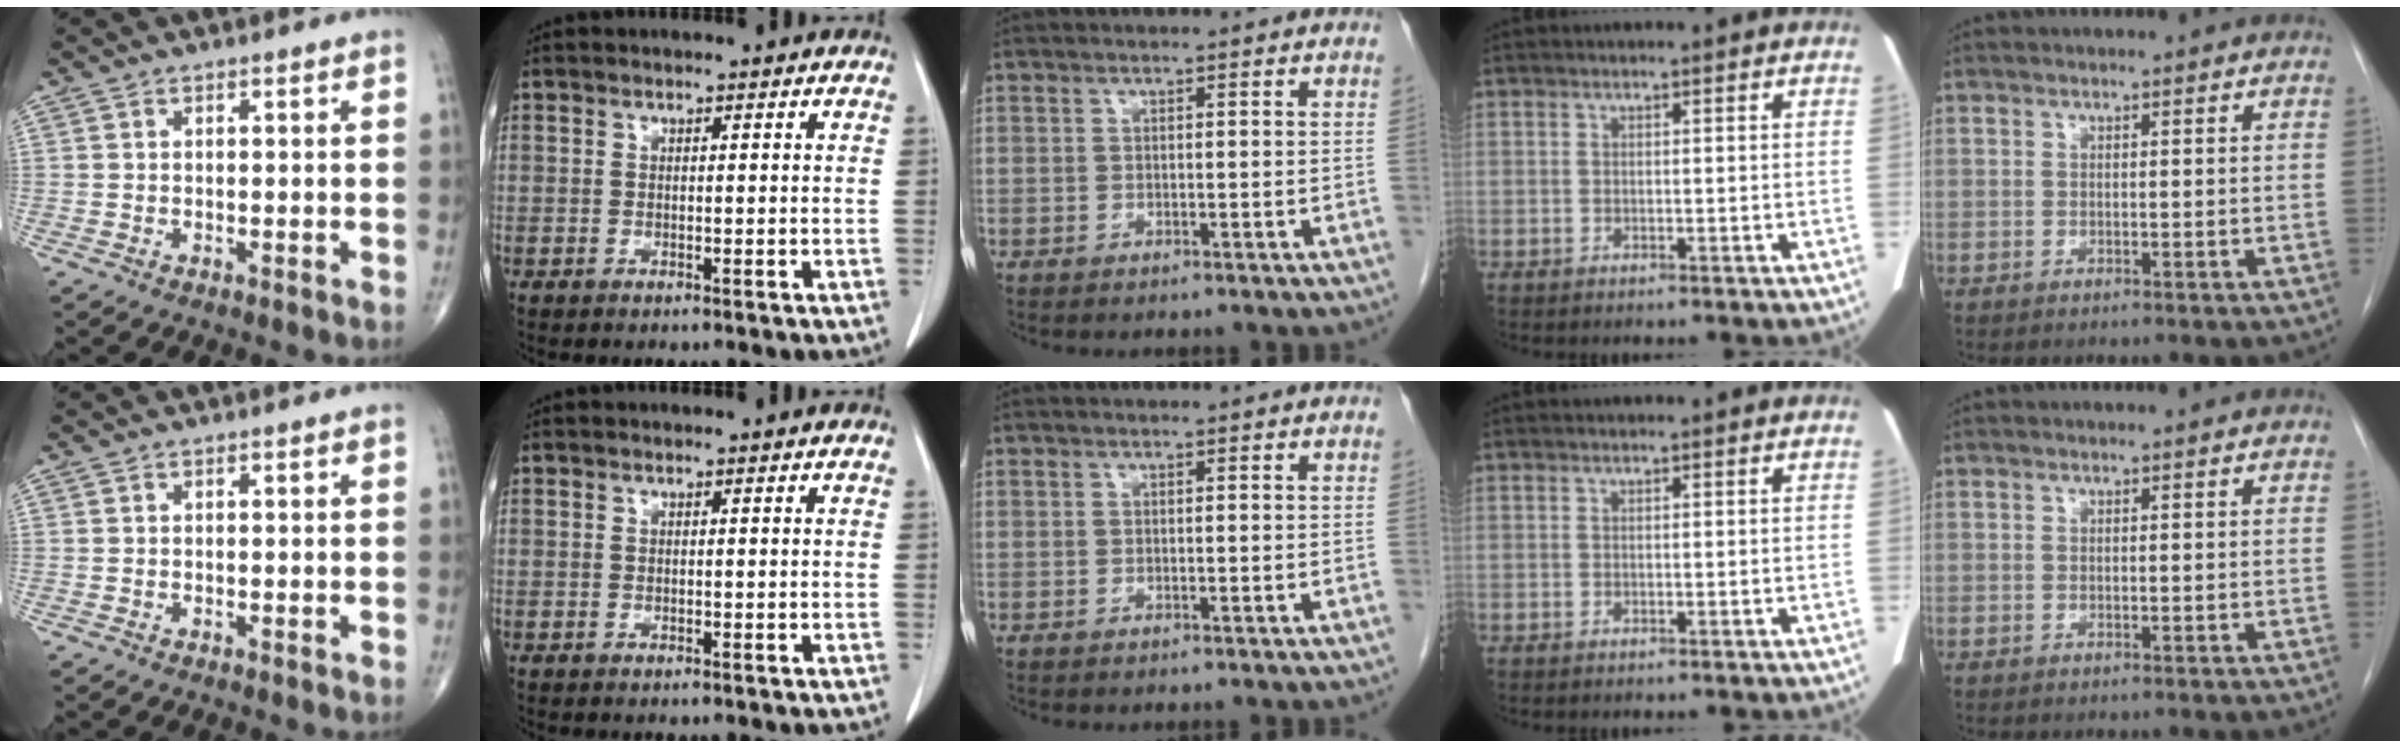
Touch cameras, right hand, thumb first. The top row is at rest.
{}